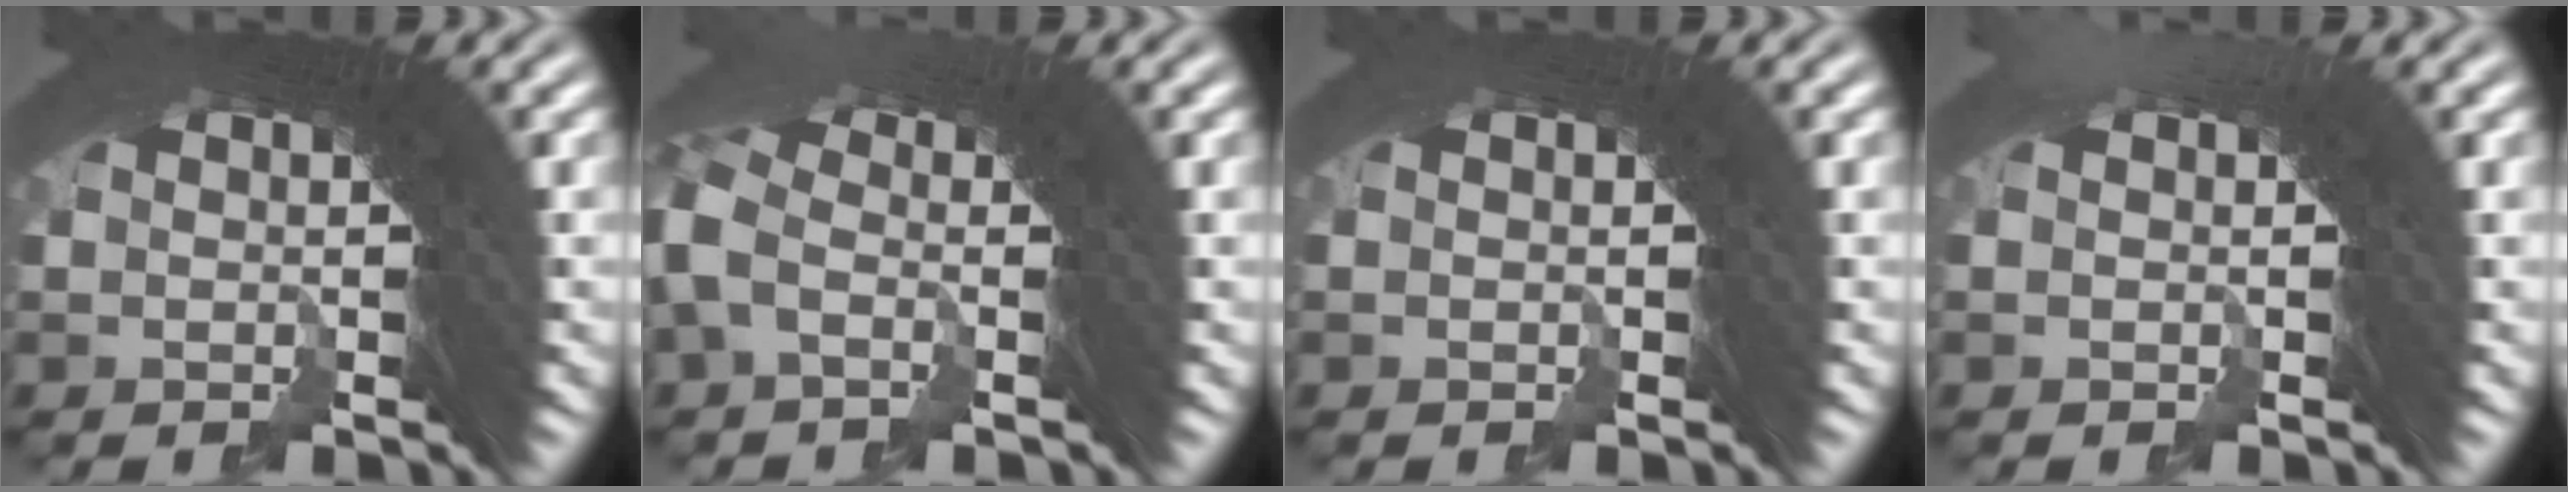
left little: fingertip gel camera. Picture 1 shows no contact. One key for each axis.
{"total": 2.1, "fx": -0.7, "fy": 1.4, "fz": 1.3, "tx": -0.034, "ty": 0.012, "tz": -0.024}
{"total": 0.7, "fx": -0.4, "fy": 0.6, "fz": 0.2, "tx": -0.013, "ty": -0.013, "tz": -0.003}
{"total": 0.0}